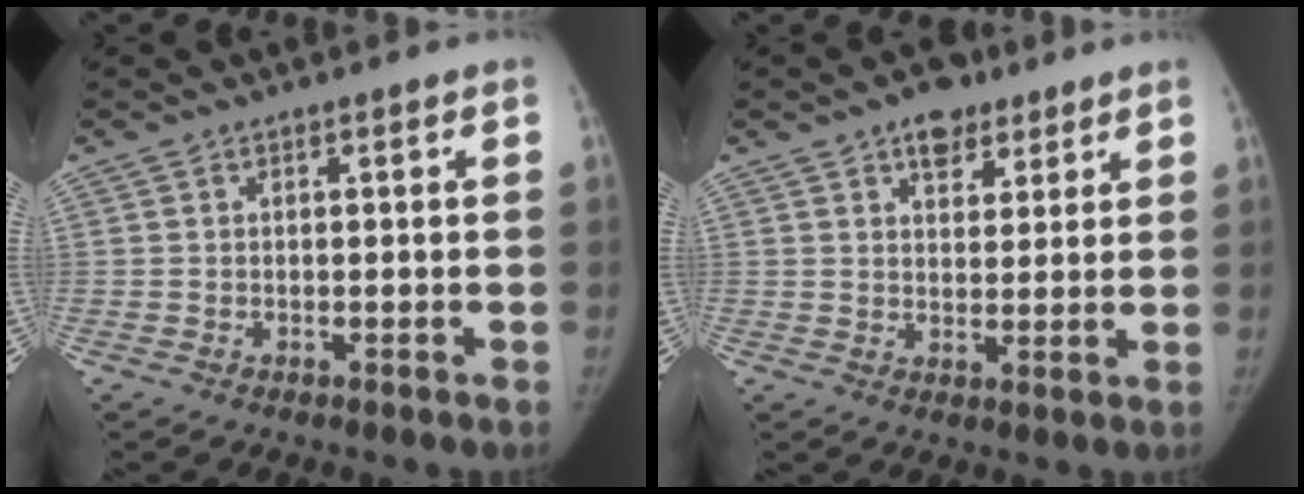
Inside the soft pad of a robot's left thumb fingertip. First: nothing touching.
{"total": 6.5, "force": [4.1, 4.0, 3.1], "torque": [-0.016, -0.018, 0.061]}